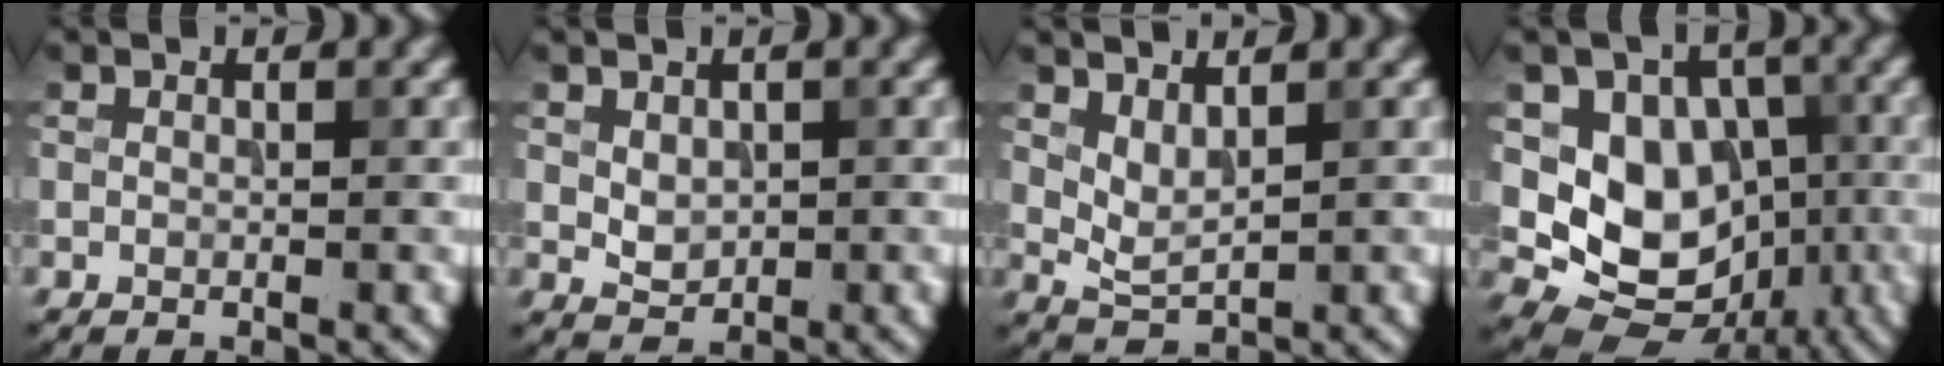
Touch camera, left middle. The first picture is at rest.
{"total": 1.8, "force": [0.4, 1.3, 1.2], "torque": [-0.025, -0.001, 0.013]}
{"total": 2.0, "force": [1.1, 0.7, 1.5], "torque": [-0.034, -0.007, 0.030]}
{"total": 8.7, "force": [-0.6, 7.1, 5.0], "torque": [-0.074, -0.010, -0.020]}